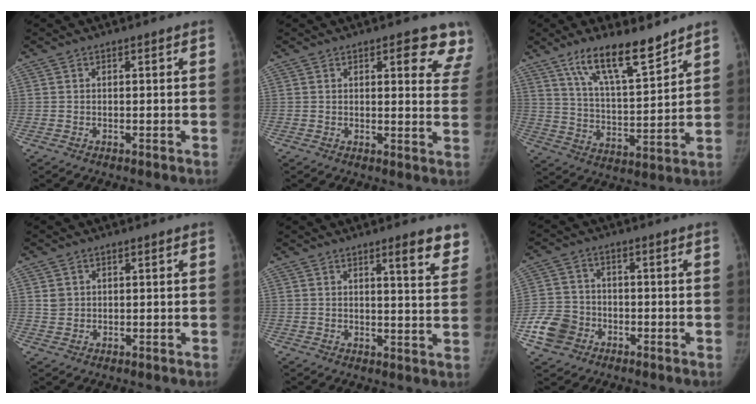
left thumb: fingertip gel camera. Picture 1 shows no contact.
{"total": 9.7, "force": [6.7, 3.7, 6.0], "torque": [-0.026, -0.032, 0.057]}
{"total": 13.8, "force": [9.9, 3.6, 8.9], "torque": [-0.136, -0.063, 0.183]}
{"total": 2.0, "force": [0.6, 1.8, 0.6], "torque": [-0.003, -0.004, 0.014]}
{"total": 7.6, "force": [5.1, 1.5, 5.5], "torque": [-0.049, -0.030, 0.065]}
{"total": 7.9, "force": [-3.5, 6.4, 2.8], "torque": [-0.045, 0.019, -0.068]}